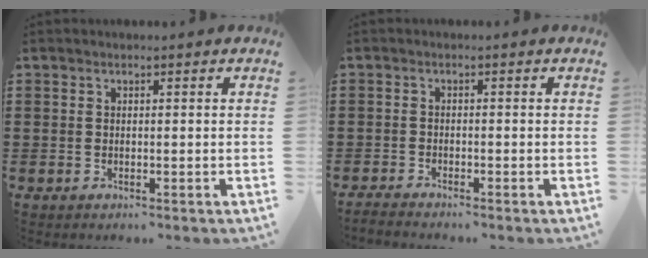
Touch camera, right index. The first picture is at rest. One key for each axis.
{"total": 1.4, "fx": -1.4, "fy": 0.0, "fz": 0.0, "tx": -0.003, "ty": 0.001, "tz": -0.028}